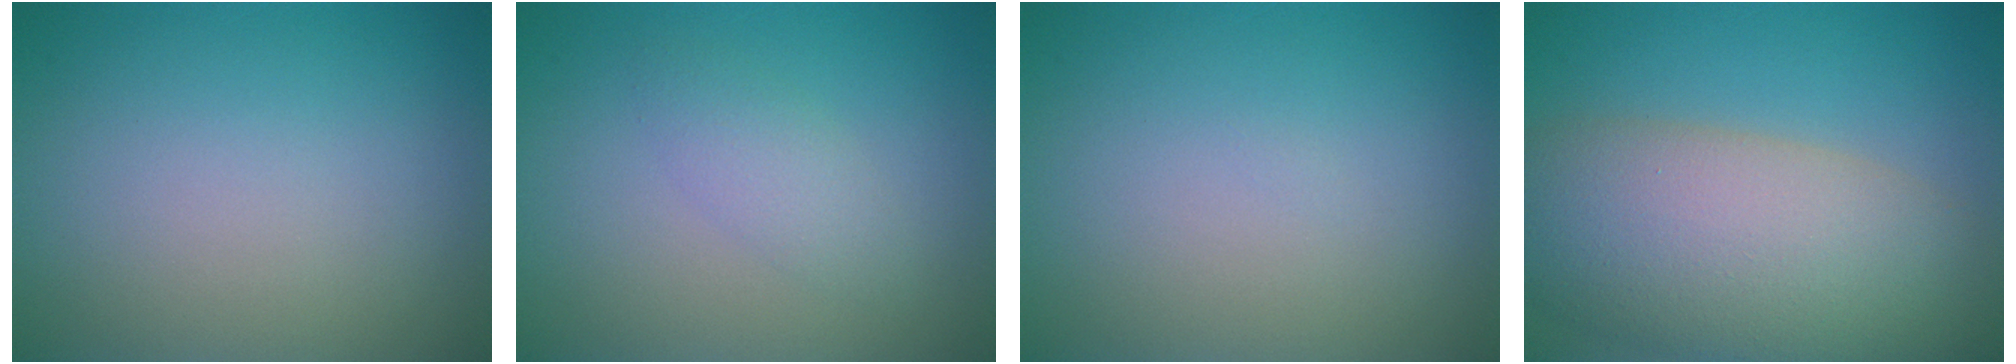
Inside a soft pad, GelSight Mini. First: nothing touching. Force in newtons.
{"total": 1.8, "press": 1.8, "slide": 0.2}
{"total": 0.0}
{"total": 10.8, "press": 10.8, "slide": 0.7}